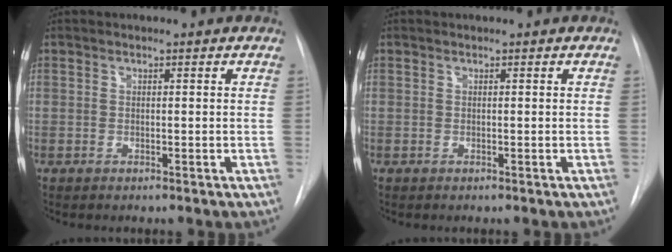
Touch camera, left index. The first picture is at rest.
{"total": 0.0}